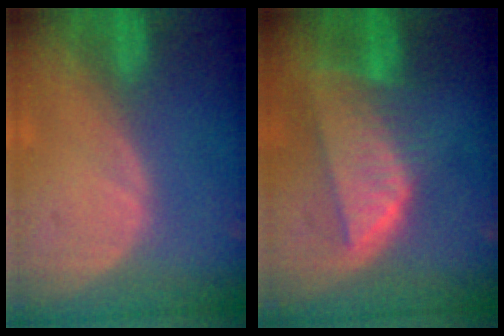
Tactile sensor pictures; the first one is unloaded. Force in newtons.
{"total": 8.3, "press": 7.3, "slide": 3.9}